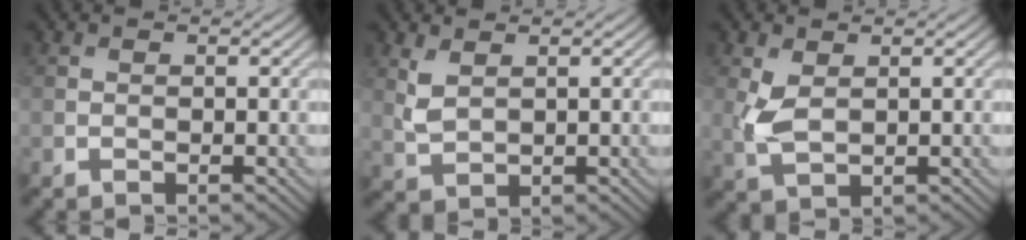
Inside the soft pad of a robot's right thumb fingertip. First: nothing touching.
{"total": 2.8, "force": [1.5, 1.5, 1.9], "torque": [-0.054, -0.003, 0.037]}
{"total": 4.0, "force": [0.8, 2.3, 3.1], "torque": [-0.084, 0.000, 0.021]}